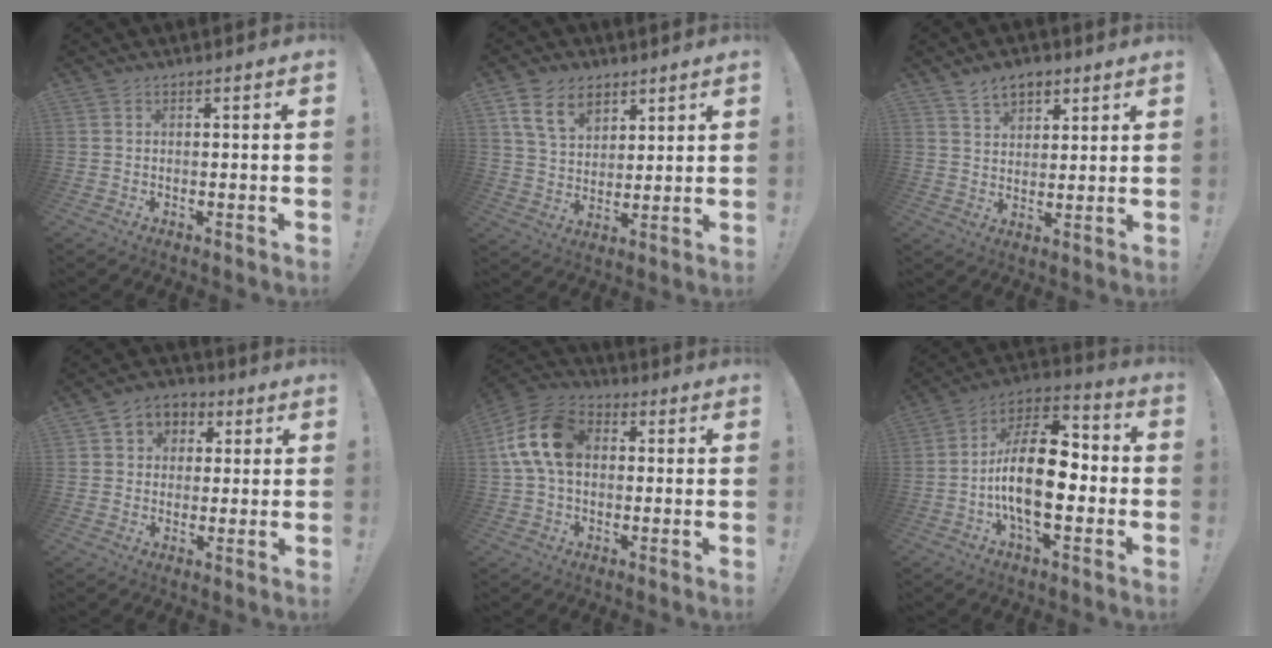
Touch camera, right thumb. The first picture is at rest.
{"total": 11.9, "force": [6.9, 7.8, 5.6], "torque": [-0.101, -0.025, 0.135]}
{"total": 7.1, "force": [4.9, 4.2, 3.0], "torque": [-0.052, -0.019, 0.092]}
{"total": 6.5, "force": [1.5, 6.1, 1.8], "torque": [-0.033, 0.001, 0.034]}
{"total": 15.6, "force": [2.8, 10.9, 10.8], "torque": [-0.206, 0.010, 0.055]}
{"total": 20.1, "force": [-3.1, 9.8, 17.3], "torque": [-0.310, 0.012, -0.051]}